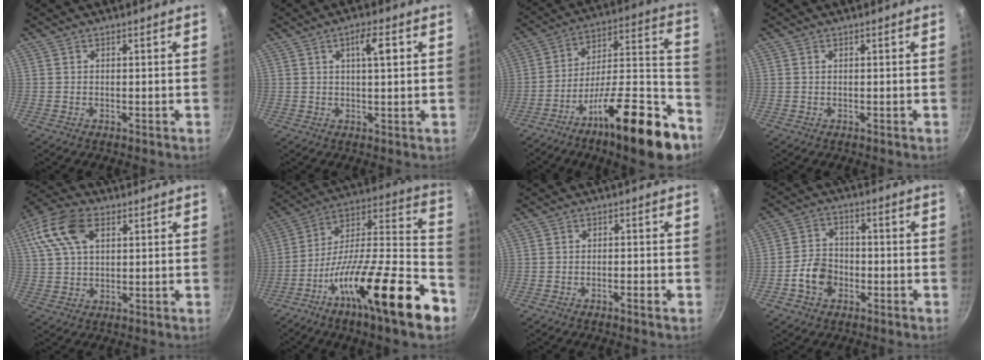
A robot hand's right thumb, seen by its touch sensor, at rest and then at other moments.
{"total": 5.0, "force": [1.4, 1.2, 4.7], "torque": [-0.072, 0.001, 0.021]}
{"total": 25.2, "force": [-14.8, 7.2, 19.1], "torque": [-0.235, 0.095, -0.242]}
{"total": 0.0}
{"total": 12.2, "force": [4.5, 7.3, 8.6], "torque": [-0.170, 0.012, 0.074]}
{"total": 28.9, "force": [-14.1, 7.0, 24.2], "torque": [-0.331, 0.073, -0.245]}
{"total": 1.4, "force": [-0.9, 0.2, 1.1], "torque": [-0.022, 0.009, -0.015]}
{"total": 6.9, "force": [-2.6, 5.2, 3.7], "torque": [-0.048, 0.027, -0.052]}